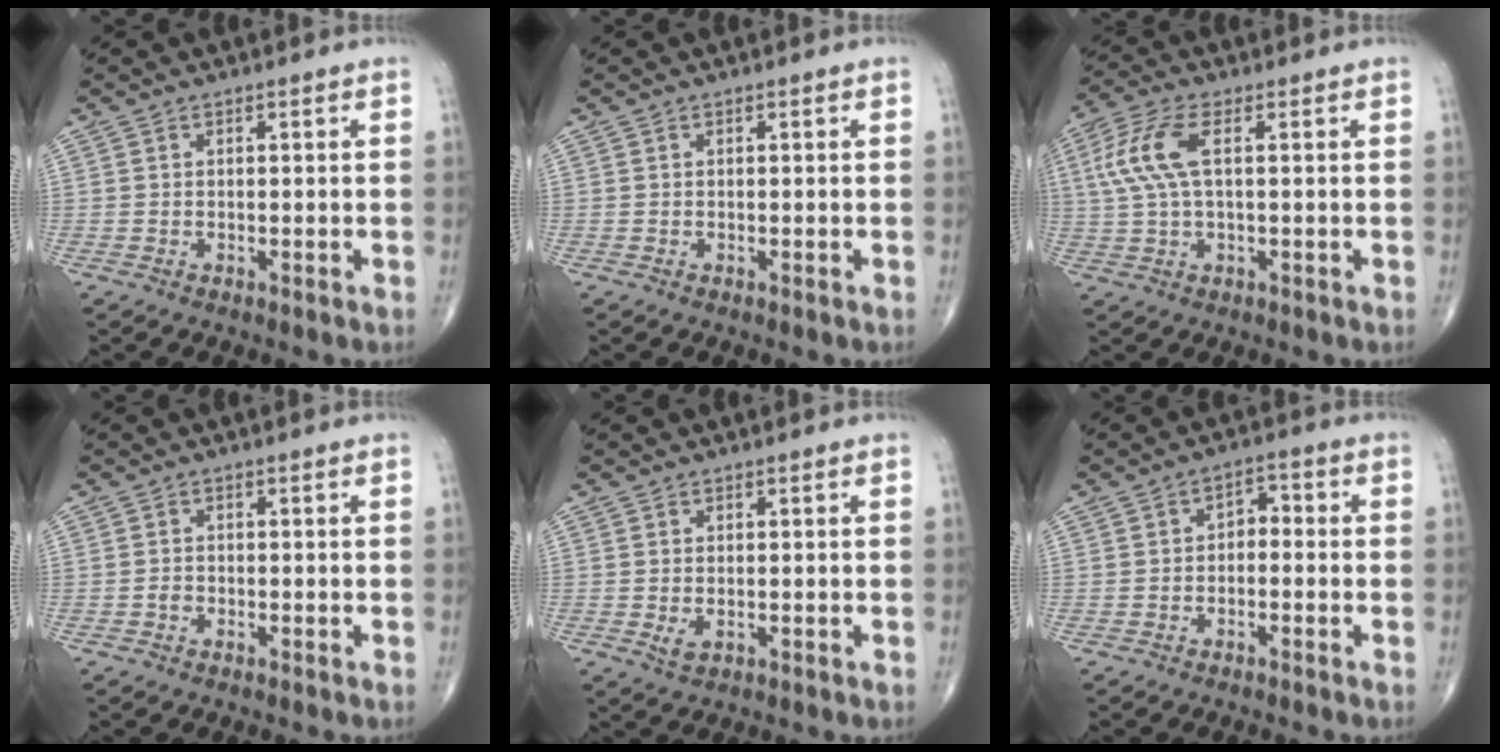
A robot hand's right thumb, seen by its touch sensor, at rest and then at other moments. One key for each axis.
{"total": 0.0}
{"total": 8.9, "fx": 1.9, "fy": 3.5, "fz": 7.9, "tx": -0.198, "ty": 0.019, "tz": 0.035}
{"total": 0.9, "fx": -0.5, "fy": 0.5, "fz": 0.4, "tx": -0.003, "ty": 0.002, "tz": -0.012}
{"total": 1.9, "fx": -0.3, "fy": 1.1, "fz": 1.5, "tx": -0.028, "ty": -0.004, "tz": -0.002}
{"total": 3.3, "fx": -0.7, "fy": 2.2, "fz": 2.4, "tx": -0.020, "ty": 0.023, "tz": -0.023}